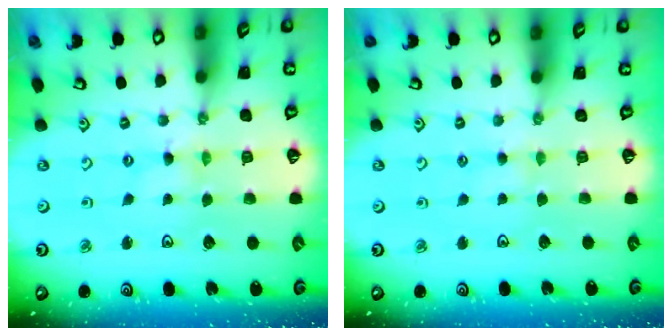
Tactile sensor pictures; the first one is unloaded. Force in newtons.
{"total": 2.2, "press": 2.2, "slide": 0.4}